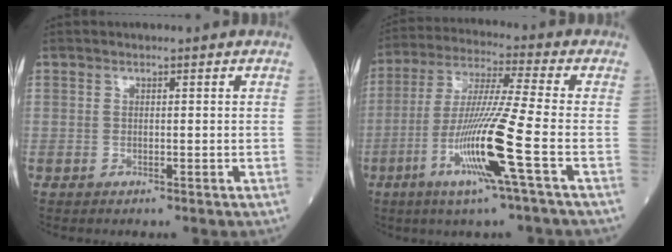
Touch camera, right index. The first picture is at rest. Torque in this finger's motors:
{"motor_torque": [1.85, -0.28, 1.05, 0.21]}